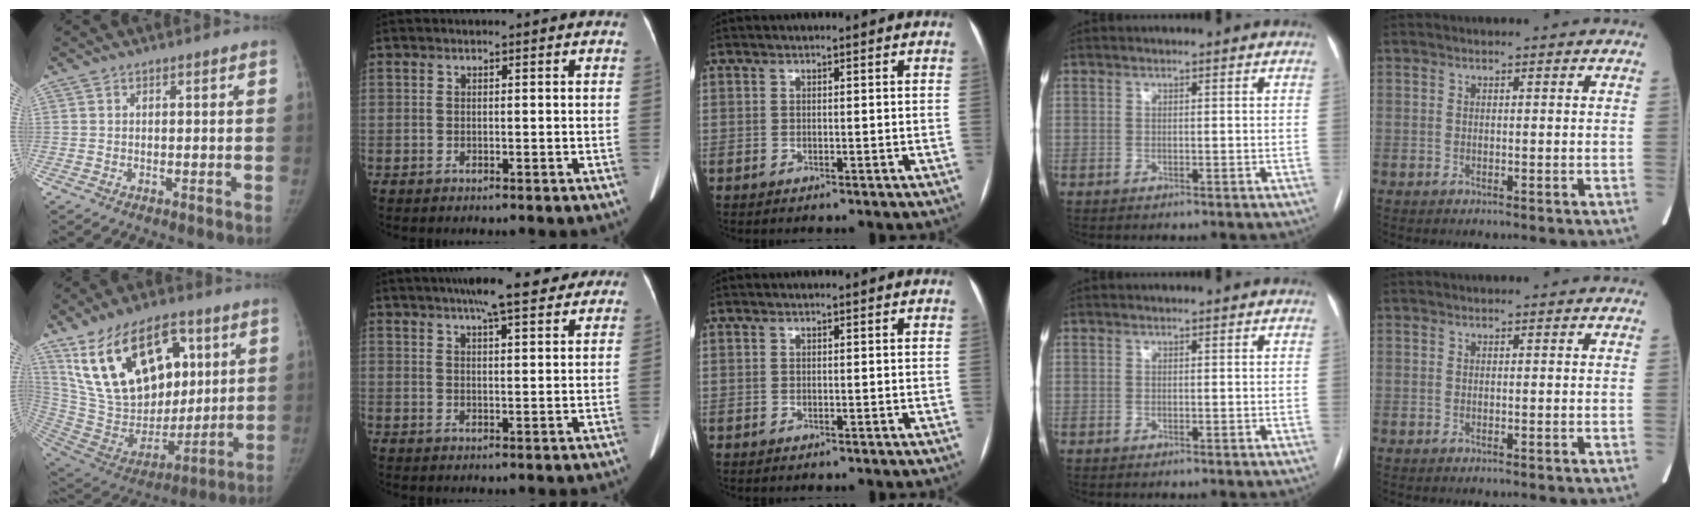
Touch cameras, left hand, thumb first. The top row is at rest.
{"thumb": {"total": 27.8, "force": [11.7, 16.4, 19.1], "torque": [-0.317, -0.014, 0.225]}, "index": {"total": 11.6, "force": [9.2, 2.3, 6.7], "torque": [-0.096, 0.029, 0.124]}}